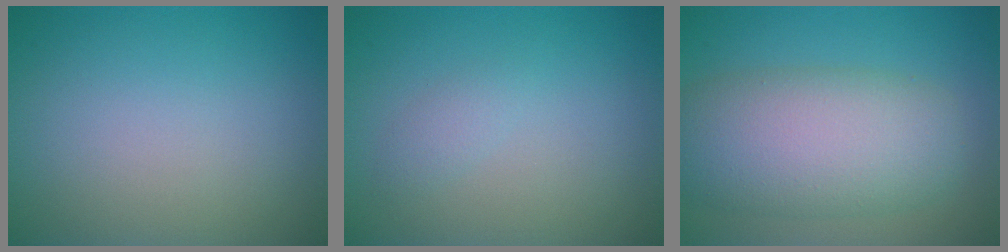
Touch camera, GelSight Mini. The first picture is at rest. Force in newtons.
{"total": 1.0, "press": 1.0, "slide": 0.1}
{"total": 8.5, "press": 8.5, "slide": 0.4}